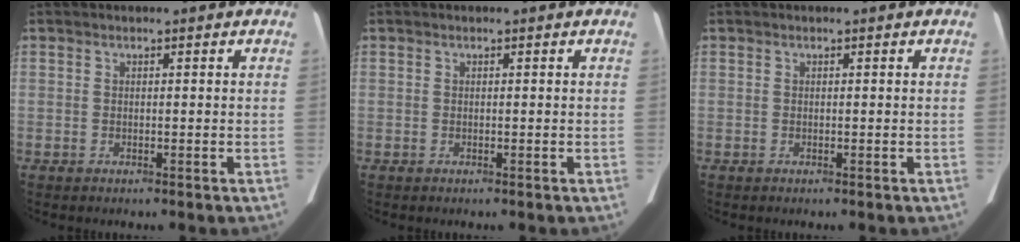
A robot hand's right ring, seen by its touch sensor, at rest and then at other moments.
{"total": 0.0}
{"total": 0.0}